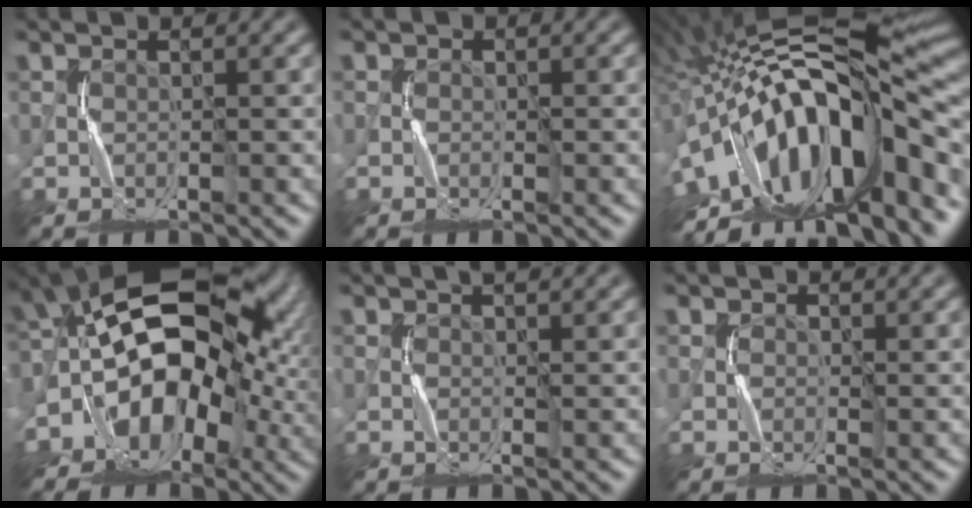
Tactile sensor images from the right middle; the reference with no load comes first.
{"total": 0.9, "force": [-0.2, 0.8, 0.4], "torque": [0.001, 0.001, -0.006]}
{"total": 18.0, "force": [-4.6, 6.8, 16.0], "torque": [-0.246, 0.019, -0.093]}
{"total": 14.4, "force": [-2.6, 9.3, 10.7], "torque": [-0.150, 0.014, -0.064]}
{"total": 2.0, "force": [1.4, 0.7, 1.3], "torque": [-0.016, 0.000, 0.020]}
{"total": 1.0, "force": [0.6, 0.8, 0.3], "torque": [-0.003, -0.002, 0.008]}